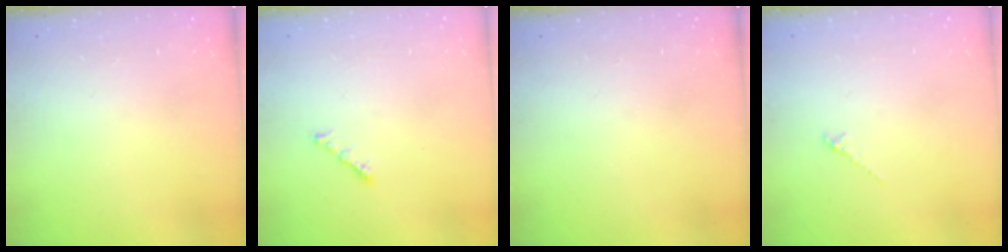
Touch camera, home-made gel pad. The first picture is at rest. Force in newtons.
{"total": 2.3, "press": 2.2, "slide": 0.7}
{"total": 0.0}
{"total": 1.2, "press": 1.1, "slide": 0.4}